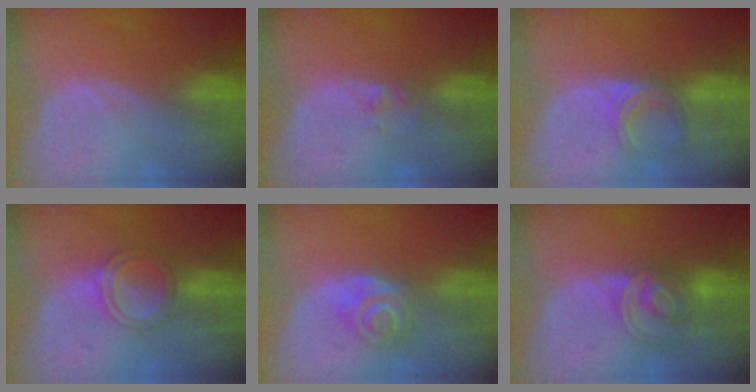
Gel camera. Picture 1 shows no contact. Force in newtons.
{"total": 1.4, "press": 1.3, "slide": 0.2}
{"total": 5.1, "press": 4.5, "slide": 2.3}
{"total": 5.2, "press": 4.7, "slide": 2.2}
{"total": 5.5, "press": 5.2, "slide": 1.7}
{"total": 7.1, "press": 6.5, "slide": 2.9}